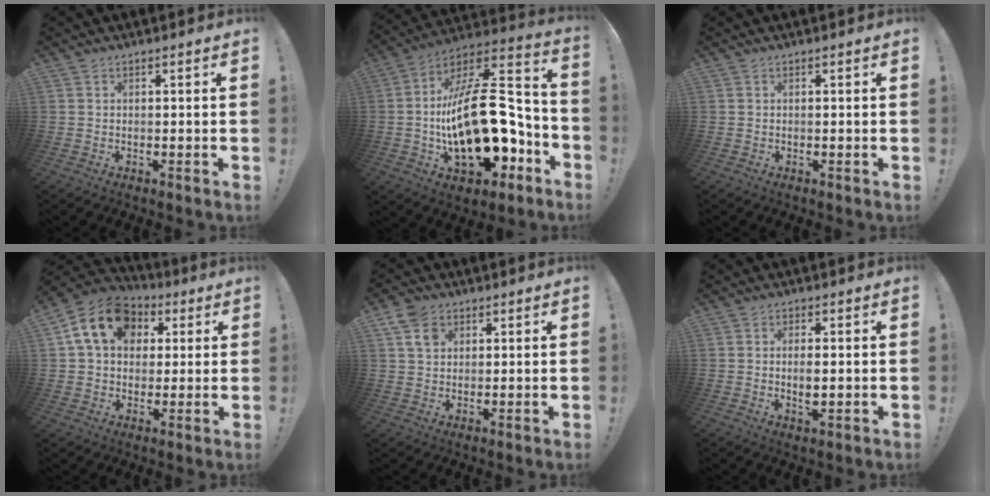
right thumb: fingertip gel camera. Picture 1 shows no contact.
{"total": 26.8, "force": [-4.4, 13.5, 22.7], "torque": [-0.398, 0.023, -0.066]}
{"total": 0.0}
{"total": 15.7, "force": [5.2, 11.7, 9.1], "torque": [-0.139, -0.003, 0.101]}
{"total": 7.1, "force": [3.4, 5.1, 3.6], "torque": [-0.054, -0.005, 0.066]}
{"total": 3.5, "force": [0.0, 1.5, 3.2], "torque": [-0.054, -0.003, -0.003]}